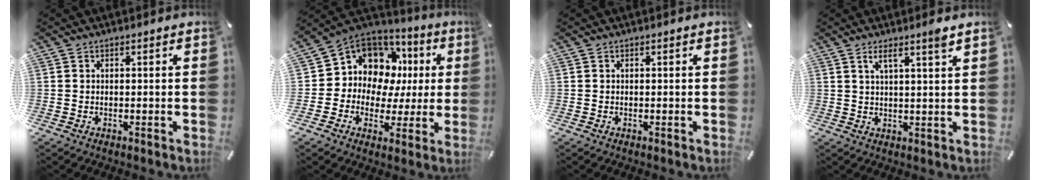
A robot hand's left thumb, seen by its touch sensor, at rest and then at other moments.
{"total": 12.0, "force": [4.5, 10.4, 3.8], "torque": [-0.088, -0.043, 0.094]}
{"total": 0.0}
{"total": 4.6, "force": [2.9, 0.2, 3.6], "torque": [-0.069, -0.008, 0.046]}